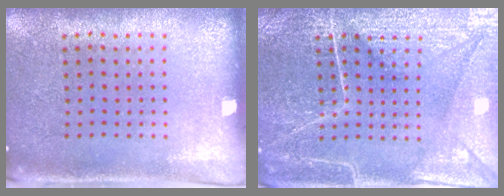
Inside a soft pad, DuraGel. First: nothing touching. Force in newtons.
{"total": 6.2, "press": 6.2, "slide": 0.7}